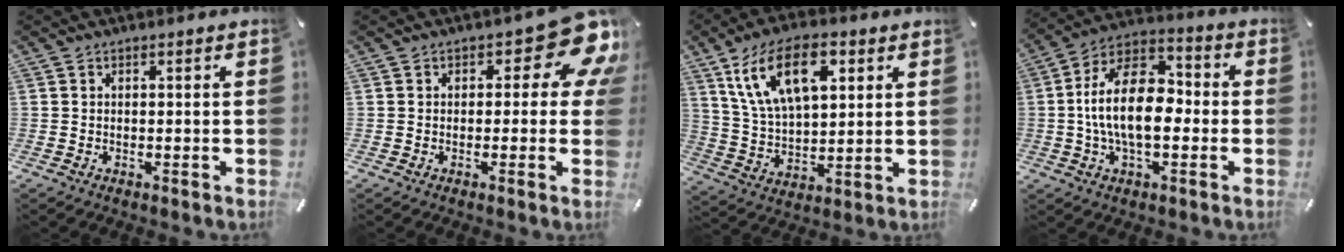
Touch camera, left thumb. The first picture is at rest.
{"total": 11.1, "force": [5.2, 5.3, 8.3], "torque": [-0.092, -0.038, 0.088]}
{"total": 15.9, "force": [7.2, 8.5, 11.4], "torque": [-0.244, -0.006, 0.125]}
{"total": 15.8, "force": [-2.0, 8.9, 12.8], "torque": [-0.253, 0.014, -0.039]}